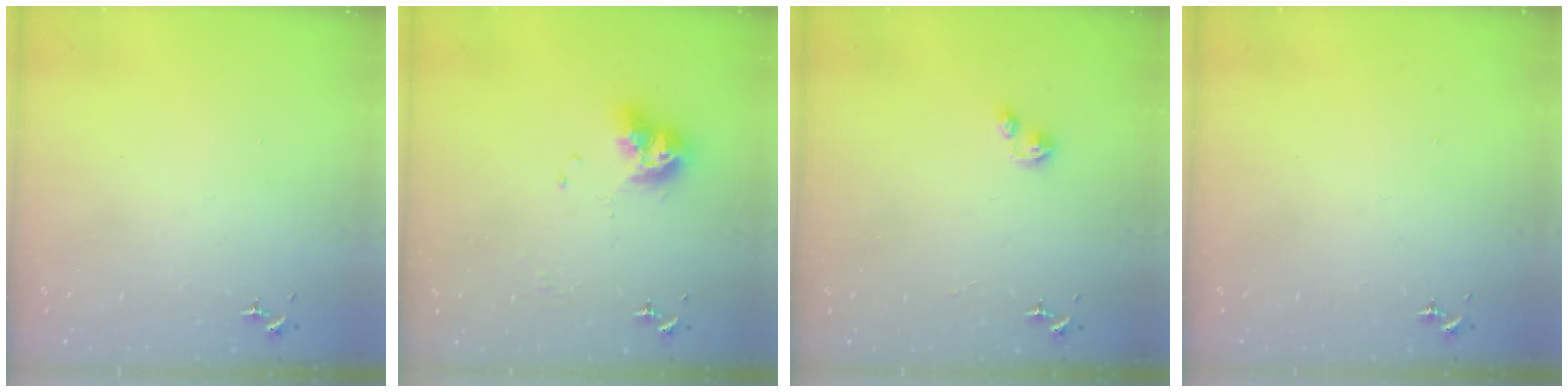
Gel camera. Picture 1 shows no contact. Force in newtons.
{"total": 11.9, "press": 11.8, "slide": 1.4}
{"total": 2.6, "press": 2.6, "slide": 0.3}
{"total": 0.0}